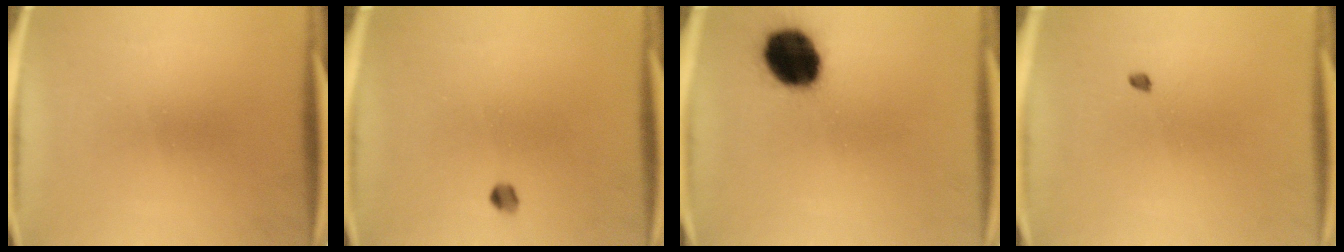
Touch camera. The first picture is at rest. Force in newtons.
{"total": 1.7}
{"total": 15.7}
{"total": 0.9}